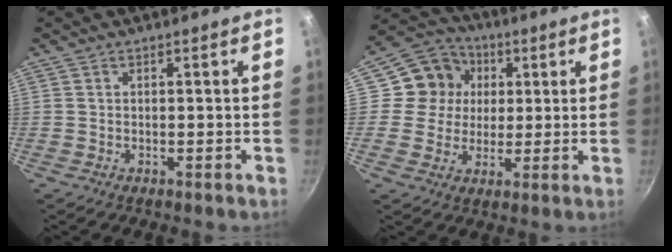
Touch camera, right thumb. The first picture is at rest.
{"total": 10.3, "force": [2.5, 9.4, 3.4], "torque": [-0.026, 0.007, 0.026]}